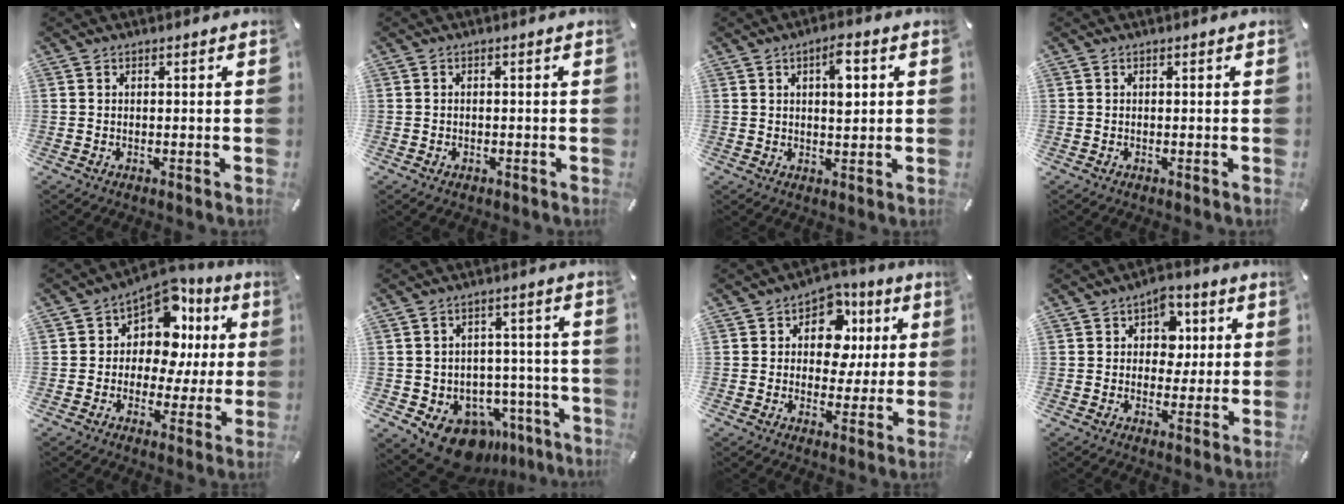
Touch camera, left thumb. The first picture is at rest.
{"total": 0.8, "force": [-0.5, 0.5, 0.4], "torque": [-0.008, 0.000, -0.010]}
{"total": 6.0, "force": [1.9, 2.4, 5.1], "torque": [-0.067, -0.008, 0.022]}
{"total": 0.0}
{"total": 11.0, "force": [4.2, 8.1, 6.1], "torque": [-0.107, -0.035, 0.080]}
{"total": 11.6, "force": [-7.7, 7.3, 4.7], "torque": [-0.068, 0.045, -0.123]}
{"total": 10.6, "force": [2.9, 8.5, 5.7], "torque": [-0.081, -0.014, 0.052]}
{"total": 7.3, "force": [1.7, 6.2, 3.5], "torque": [-0.037, 0.001, 0.024]}